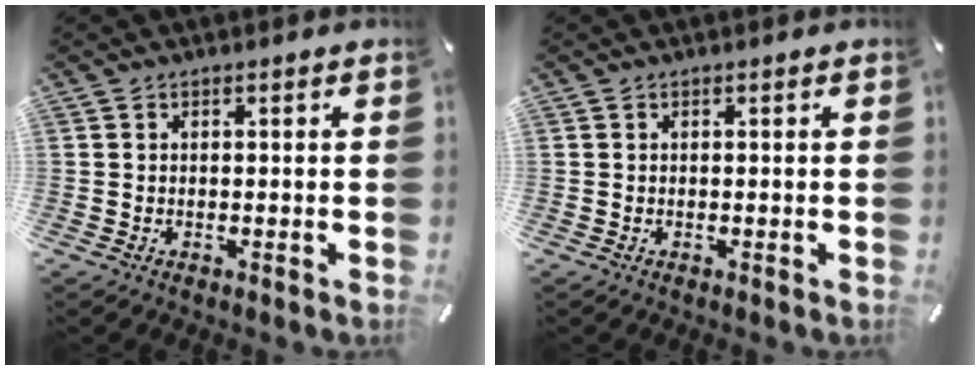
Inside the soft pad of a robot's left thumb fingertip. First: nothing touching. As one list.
[{"total": 0.0}]